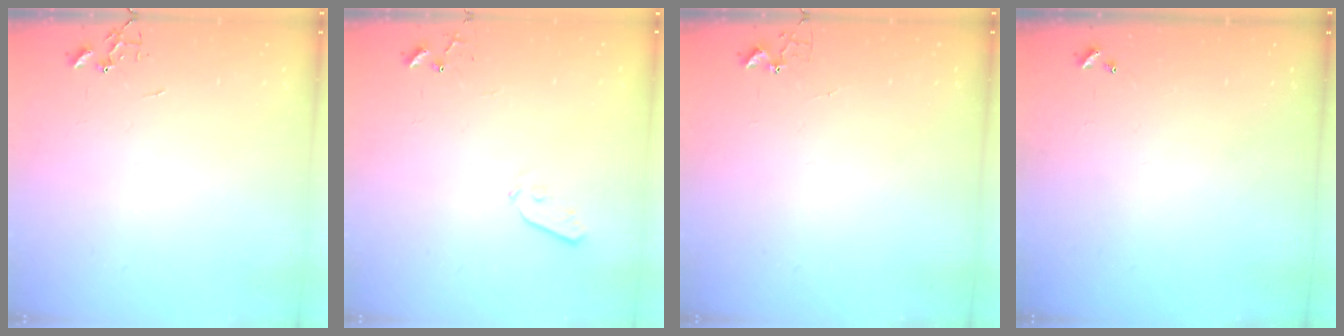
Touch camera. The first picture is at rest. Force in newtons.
{"total": 3.7, "press": 3.6, "slide": 0.6}
{"total": 3.7, "press": 3.6, "slide": 0.5}
{"total": 0.0}